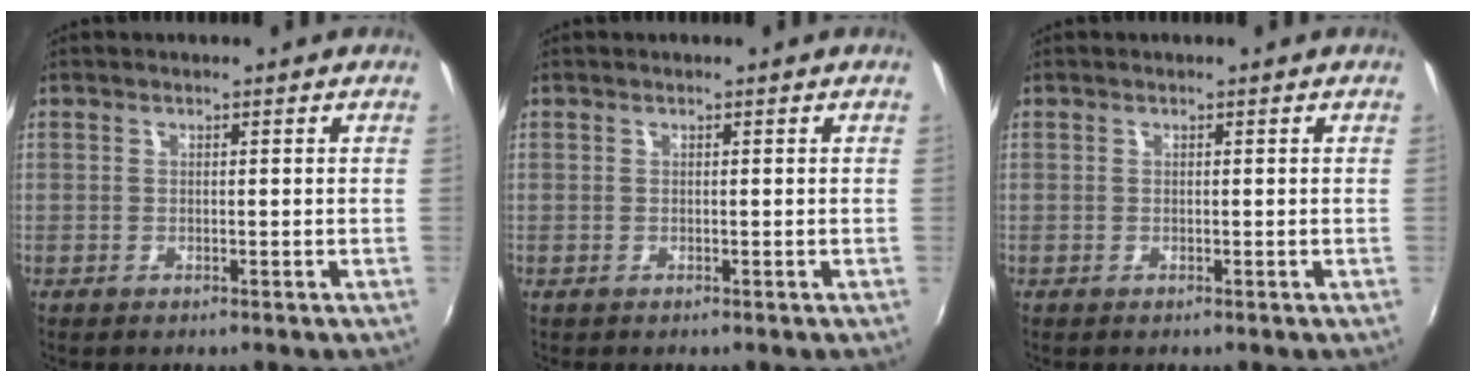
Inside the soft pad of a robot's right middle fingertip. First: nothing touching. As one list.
[{"total": 0.0}, {"total": 0.0}]